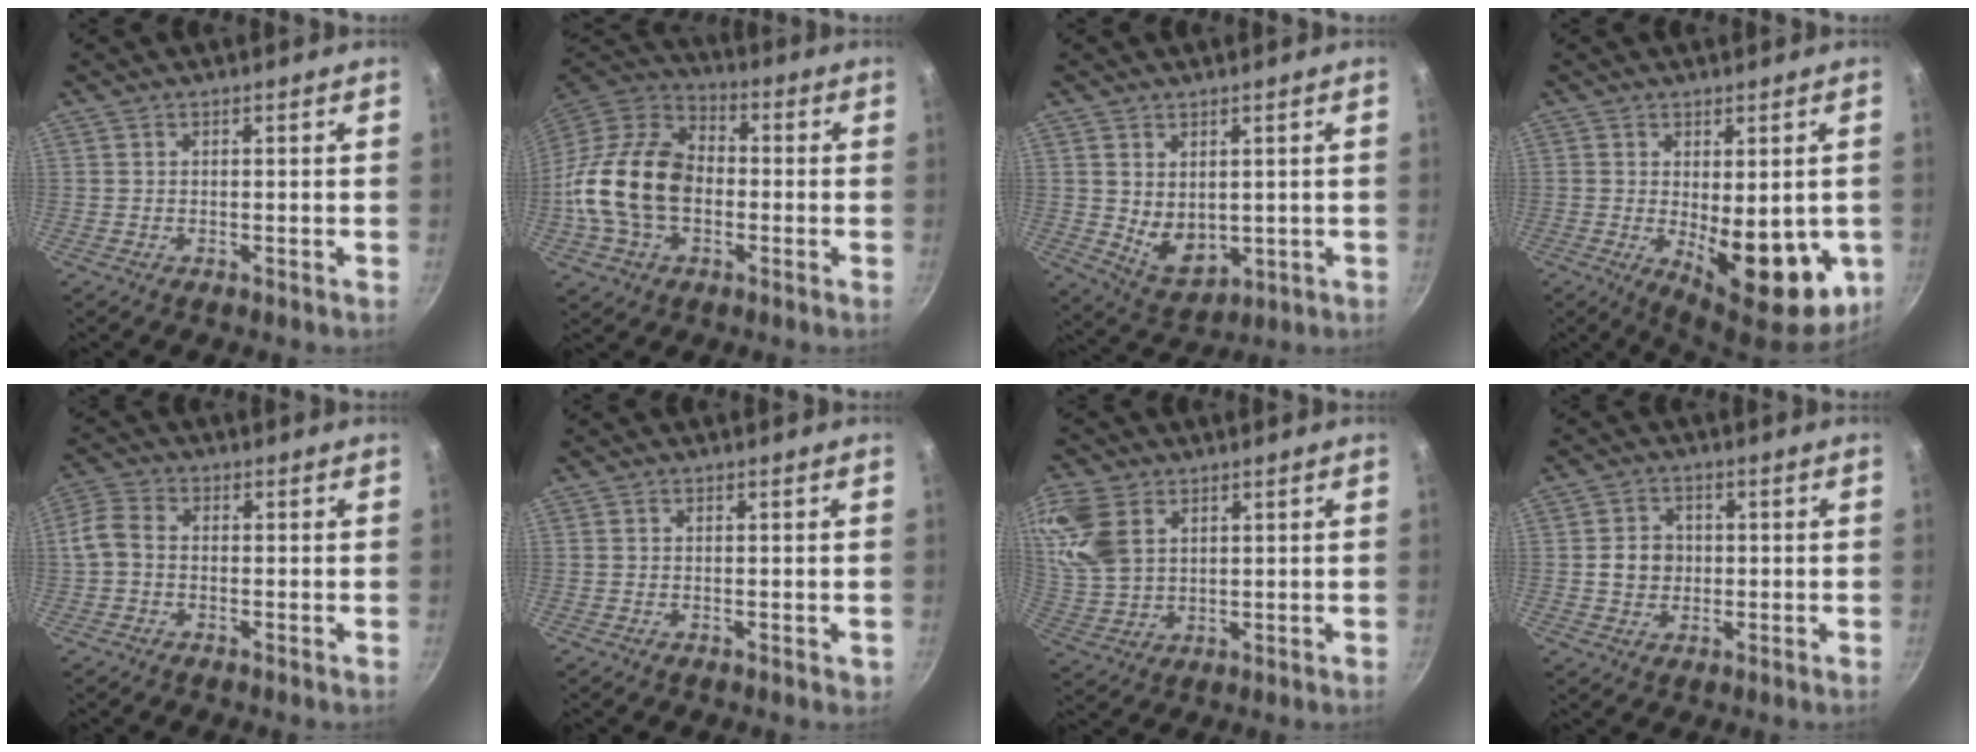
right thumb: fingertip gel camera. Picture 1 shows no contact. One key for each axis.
{"total": 18.8, "fx": -2.3, "fy": 12.9, "fz": 13.5, "tx": -0.236, "ty": 0.037, "tz": -0.057}
{"total": 7.2, "fx": 1.3, "fy": 5.1, "fz": 4.9, "tx": -0.064, "ty": -0.024, "tz": 0.043}
{"total": 16.1, "fx": -2.7, "fy": 7.4, "fz": 14.1, "tx": -0.155, "ty": -0.023, "tz": -0.019}
{"total": 4.6, "fx": -0.7, "fy": 3.5, "fz": 3.0, "tx": -0.068, "ty": 0.016, "tz": -0.029}
{"total": 0.6, "fx": 0.1, "fy": 0.5, "fz": 0.3, "tx": 0.000, "ty": 0.002, "tz": 0.002}
{"total": 11.8, "fx": 4.6, "fy": 8.0, "fz": 7.4, "tx": -0.148, "ty": -0.012, "tz": 0.098}
{"total": 5.2, "fx": 0.0, "fy": 4.6, "fz": 2.4, "tx": -0.015, "ty": 0.007, "tz": -0.002}